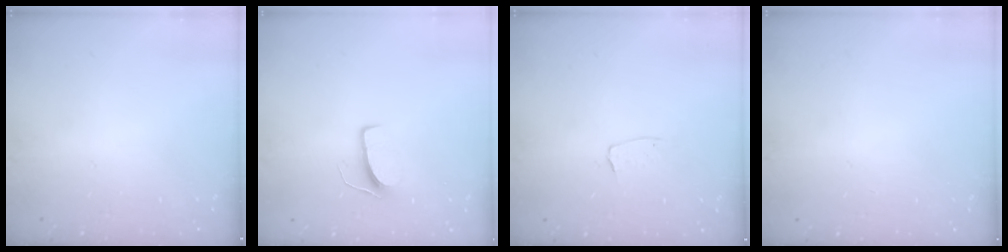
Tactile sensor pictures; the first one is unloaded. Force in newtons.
{"total": 6.5, "press": 6.5, "slide": 0.4}
{"total": 4.0, "press": 3.9, "slide": 0.2}
{"total": 0.0}